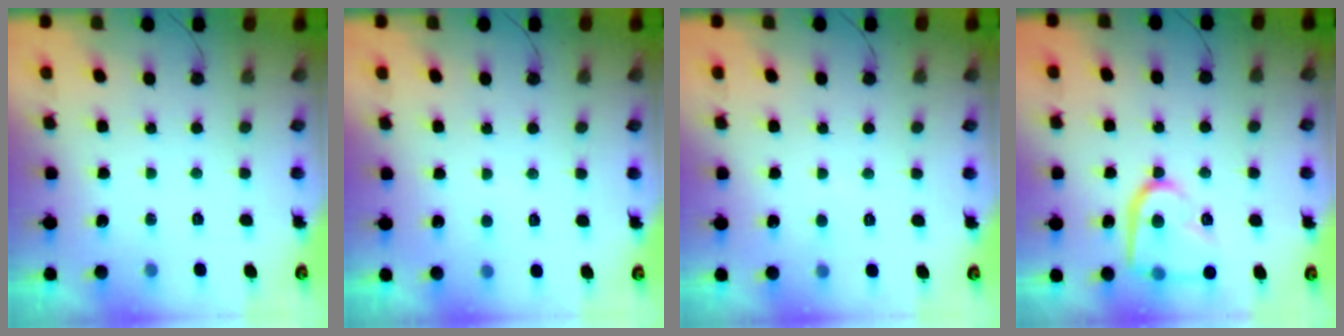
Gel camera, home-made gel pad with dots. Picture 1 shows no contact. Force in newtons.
{"total": 2.4, "press": 2.4, "slide": 0.2}
{"total": 2.6, "press": 2.6, "slide": 0.2}
{"total": 14.2, "press": 14.1, "slide": 1.2}